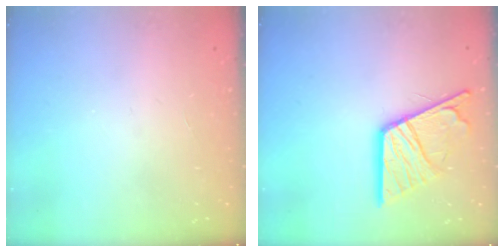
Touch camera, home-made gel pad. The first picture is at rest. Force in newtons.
{"total": 17.0, "press": 16.9, "slide": 1.9}